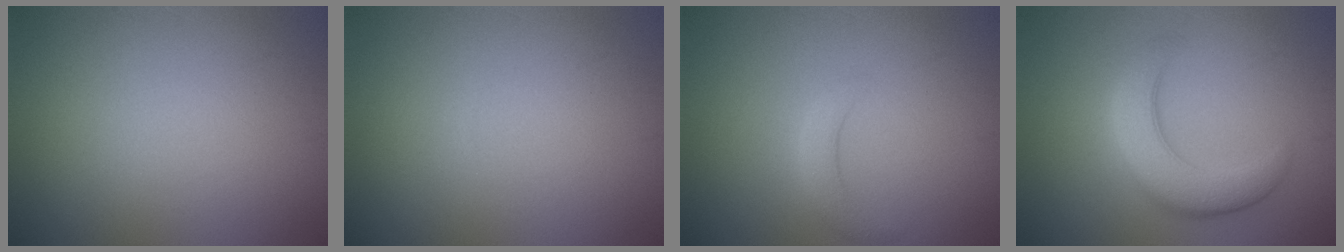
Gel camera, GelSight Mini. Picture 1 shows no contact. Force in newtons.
{"total": 0.0}
{"total": 1.8, "press": 1.8, "slide": 0.2}
{"total": 5.2, "press": 5.2, "slide": 0.3}